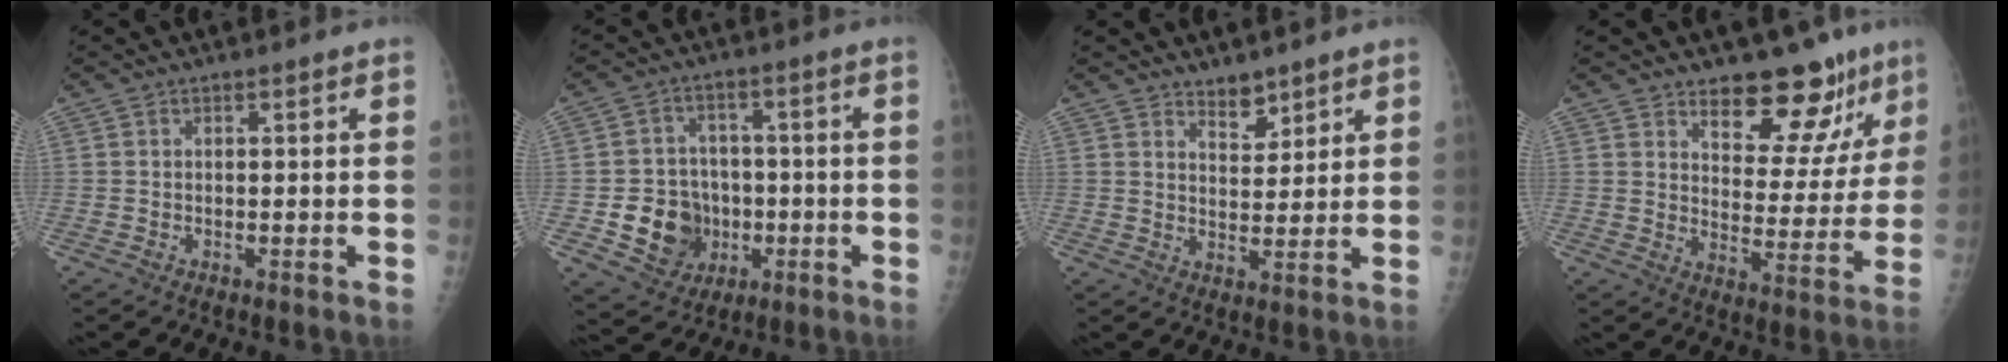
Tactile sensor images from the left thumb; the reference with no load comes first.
{"total": 11.1, "force": [-2.5, 9.6, 5.0], "torque": [-0.041, 0.011, -0.033]}
{"total": 4.2, "force": [3.4, 2.1, 1.5], "torque": [-0.004, -0.028, 0.059]}
{"total": 13.4, "force": [10.1, 6.2, 6.1], "torque": [-0.030, -0.075, 0.144]}